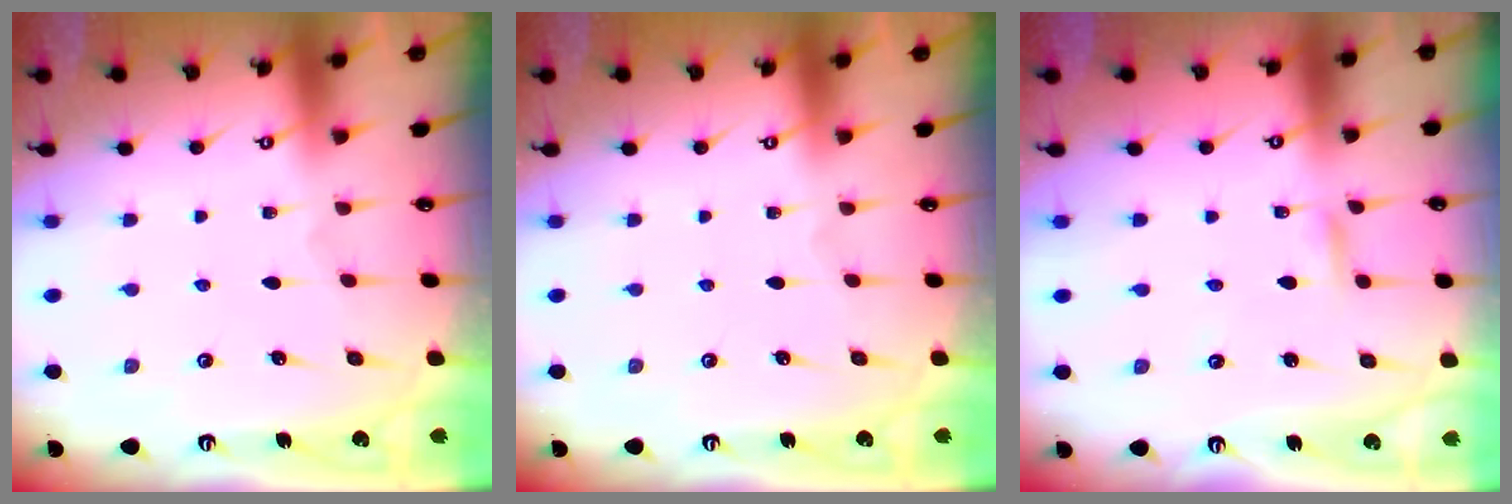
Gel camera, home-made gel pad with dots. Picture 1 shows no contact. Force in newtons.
{"total": 0.0}
{"total": 1.9, "press": 1.9, "slide": 0.1}